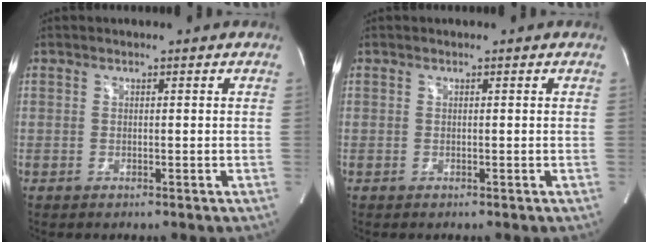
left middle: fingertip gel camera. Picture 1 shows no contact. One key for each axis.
{"total": 0.0}